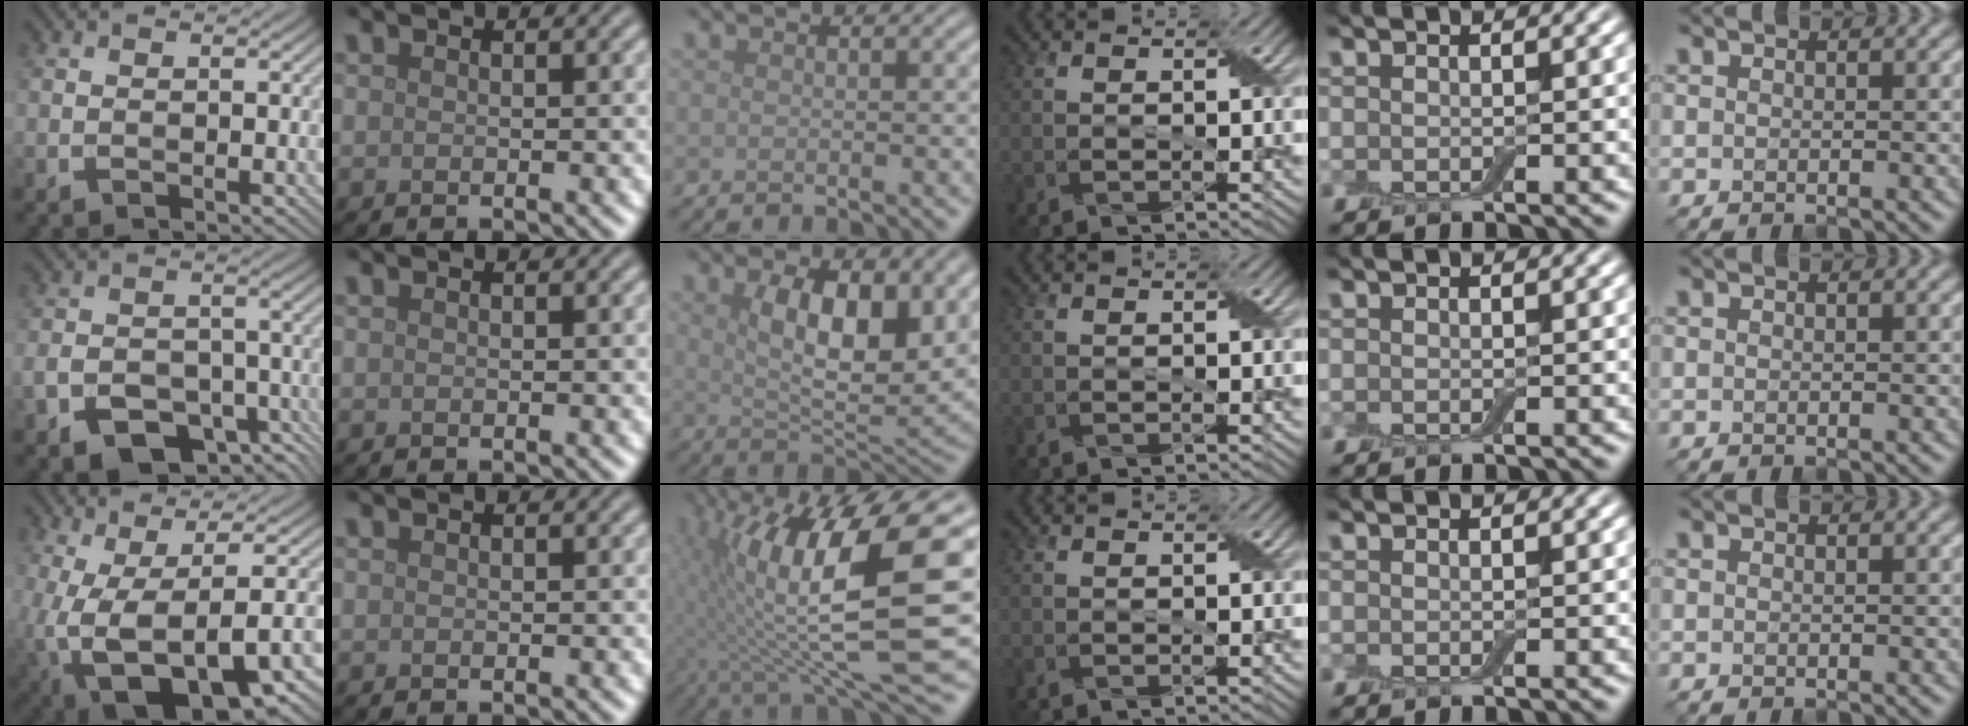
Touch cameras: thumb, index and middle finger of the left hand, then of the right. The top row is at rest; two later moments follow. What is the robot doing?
{"motion": "peel", "object": "aluminum foil"}